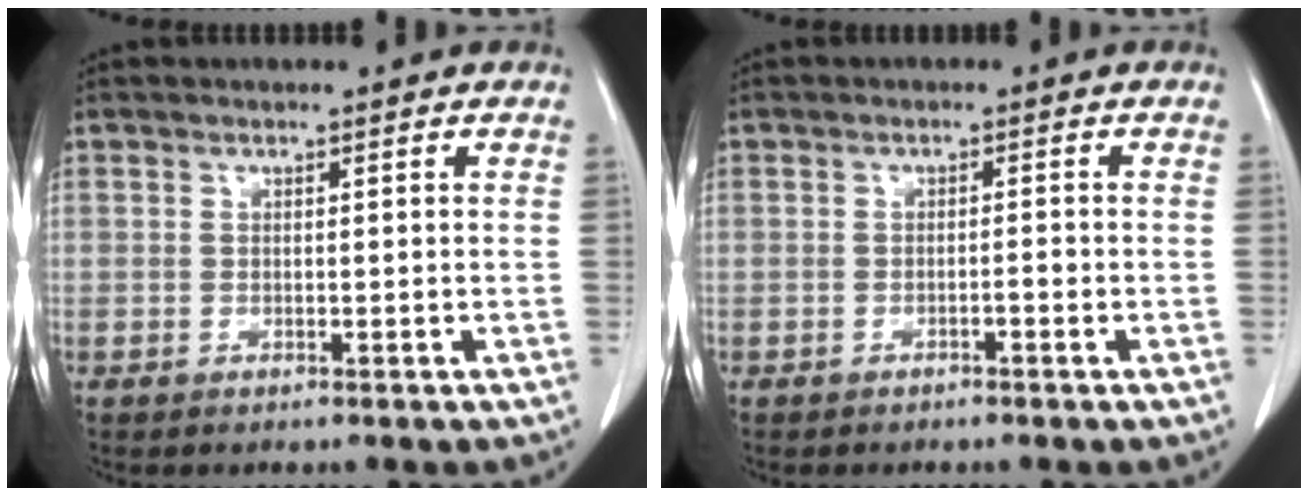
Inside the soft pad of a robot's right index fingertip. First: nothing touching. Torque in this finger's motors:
{"motor_torque": [-0.12, -0.06, 0.01, 0.00]}